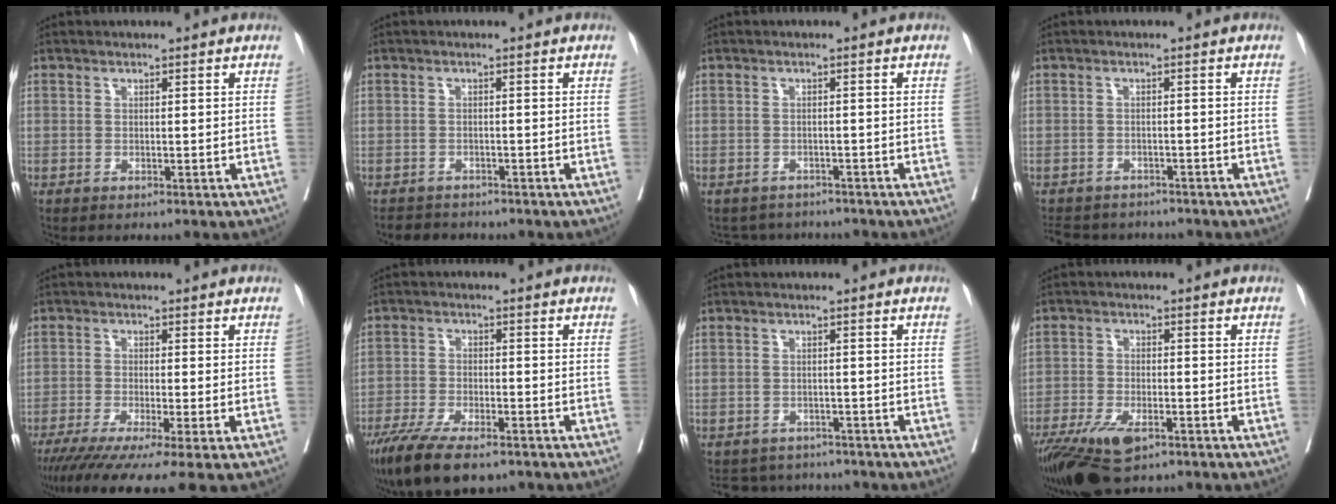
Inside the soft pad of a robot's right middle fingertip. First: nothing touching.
{"total": 3.5, "force": [-3.3, 1.3, 0.2], "torque": [-0.012, -0.007, -0.050]}
{"total": 4.9, "force": [-4.6, 1.5, -0.1], "torque": [0.000, 0.004, -0.059]}
{"total": 8.8, "force": [-8.0, 3.2, 1.9], "torque": [-0.044, 0.002, -0.104]}
{"total": 12.0, "force": [-8.6, 0.2, 8.4], "torque": [-0.123, -0.033, -0.137]}
{"total": 12.3, "force": [-9.0, 3.6, 7.7], "torque": [-0.134, -0.024, -0.147]}
{"total": 5.8, "force": [-5.5, 1.9, -0.1], "torque": [-0.002, 0.009, -0.071]}
{"total": 10.1, "force": [-6.6, 3.7, 6.8], "torque": [-0.126, -0.016, -0.114]}